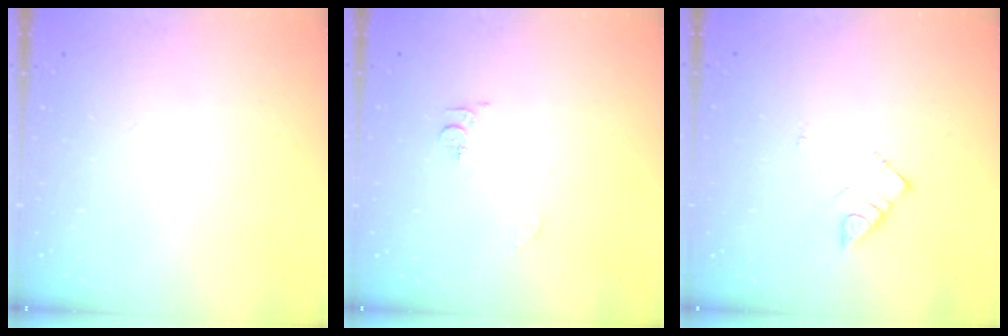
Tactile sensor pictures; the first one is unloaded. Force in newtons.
{"total": 6.7, "press": 6.7, "slide": 0.8}
{"total": 4.3, "press": 4.3, "slide": 0.5}